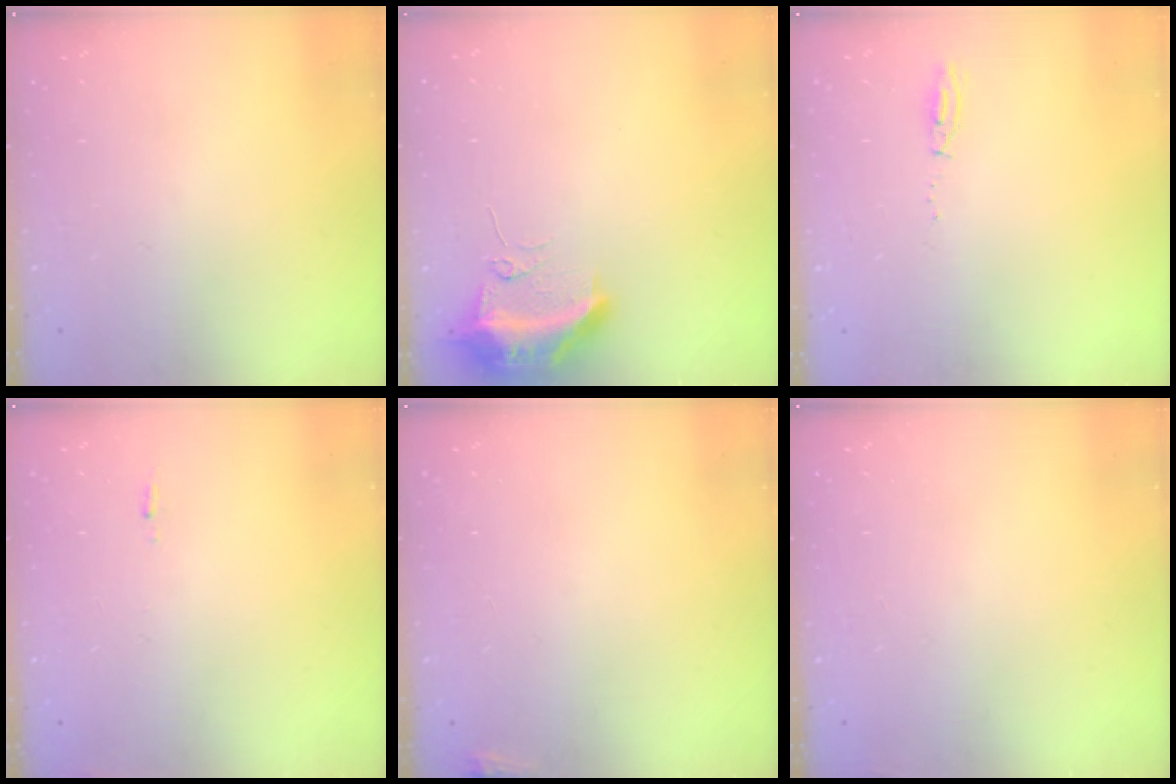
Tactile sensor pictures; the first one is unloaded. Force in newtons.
{"total": 12.3, "press": 10.8, "slide": 5.9}
{"total": 3.4, "press": 3.3, "slide": 0.8}
{"total": 5.6, "press": 5.3, "slide": 1.8}
{"total": 3.2, "press": 2.9, "slide": 1.3}
{"total": 3.0, "press": 2.9, "slide": 1.0}